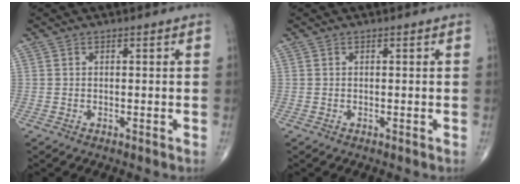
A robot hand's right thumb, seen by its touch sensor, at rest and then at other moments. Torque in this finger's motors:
{"motor_torque": [-0.01, 0.02, 0.00, 0.00, 0.00]}